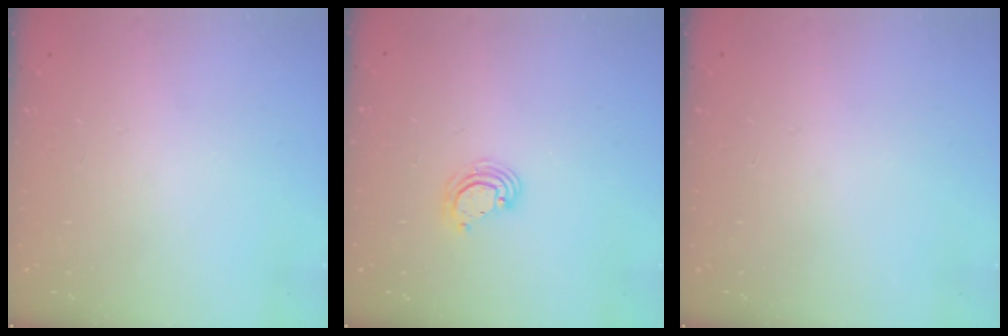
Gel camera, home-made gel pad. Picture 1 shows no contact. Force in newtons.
{"total": 4.4, "press": 4.4, "slide": 0.2}
{"total": 0.0}